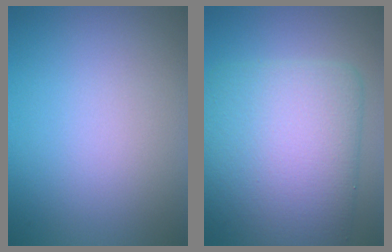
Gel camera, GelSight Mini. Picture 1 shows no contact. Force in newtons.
{"total": 9.6, "press": 9.6, "slide": 0.2}